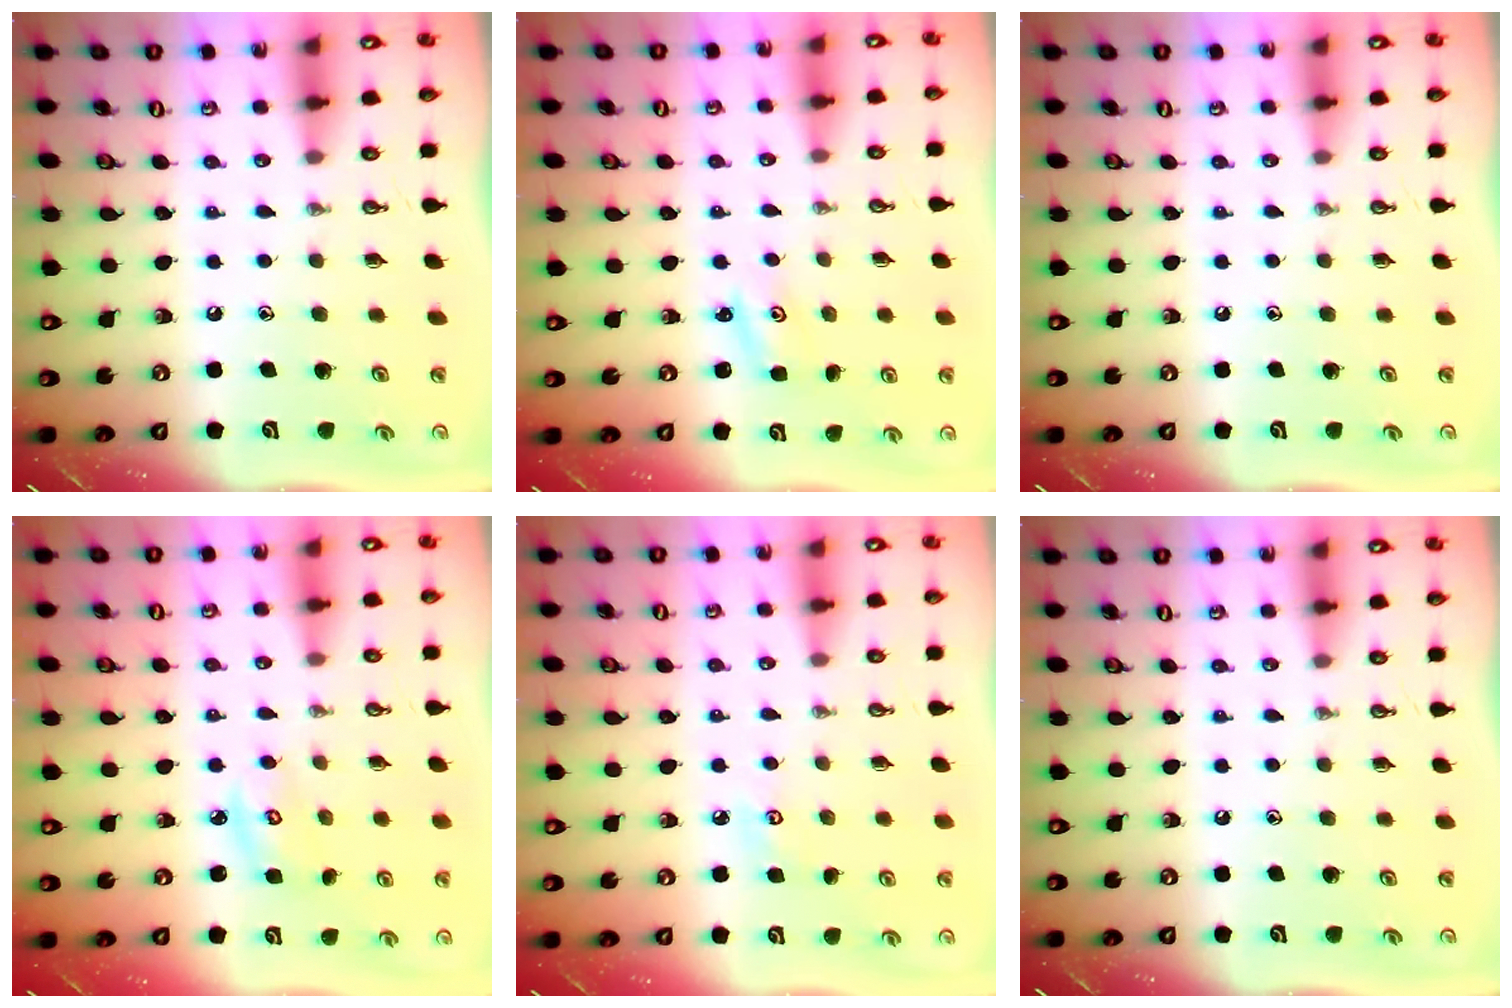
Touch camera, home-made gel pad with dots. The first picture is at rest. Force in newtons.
{"total": 2.0, "press": 2.0, "slide": 0.2}
{"total": 0.0}
{"total": 3.8, "press": 3.8, "slide": 0.2}
{"total": 4.4, "press": 4.4, "slide": 0.4}
{"total": 0.0}